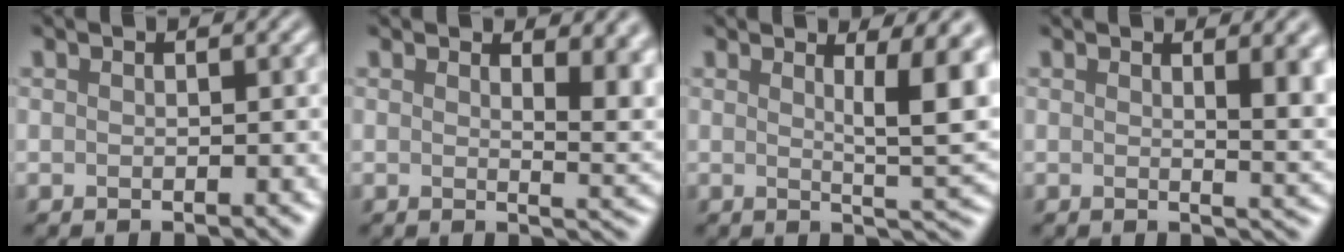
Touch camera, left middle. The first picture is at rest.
{"total": 5.5, "force": [2.5, 2.7, 4.1], "torque": [-0.031, -0.003, 0.038]}
{"total": 5.7, "force": [1.7, 1.4, 5.3], "torque": [-0.073, -0.010, 0.030]}
{"total": 4.0, "force": [1.3, 1.3, 3.5], "torque": [-0.040, -0.005, 0.022]}